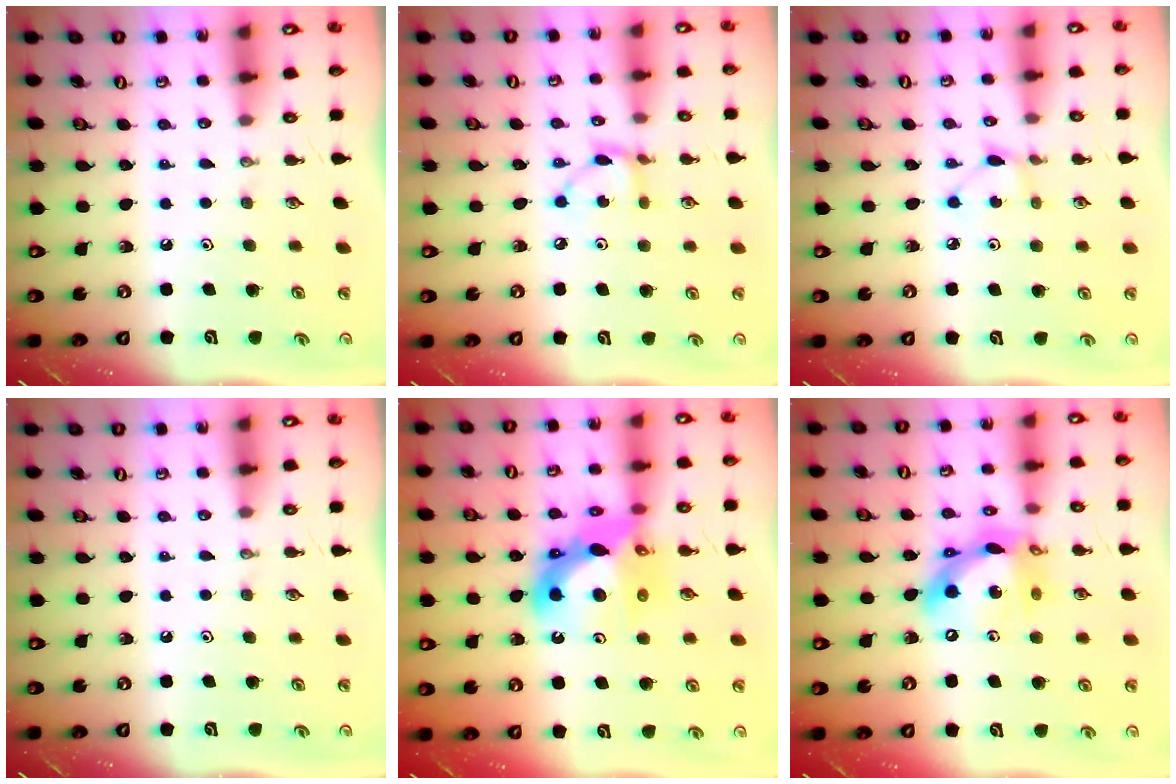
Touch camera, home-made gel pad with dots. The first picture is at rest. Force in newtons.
{"total": 5.8, "press": 5.8, "slide": 0.2}
{"total": 3.0, "press": 2.9, "slide": 0.4}
{"total": 0.0}
{"total": 13.9, "press": 13.8, "slide": 1.5}
{"total": 13.6, "press": 13.5, "slide": 1.7}